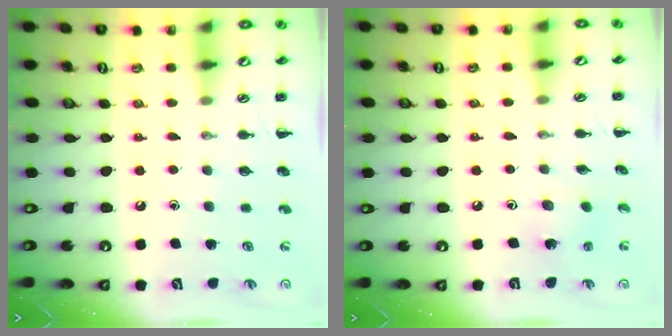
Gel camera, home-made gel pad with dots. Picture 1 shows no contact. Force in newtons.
{"total": 1.6, "press": 1.5, "slide": 0.6}